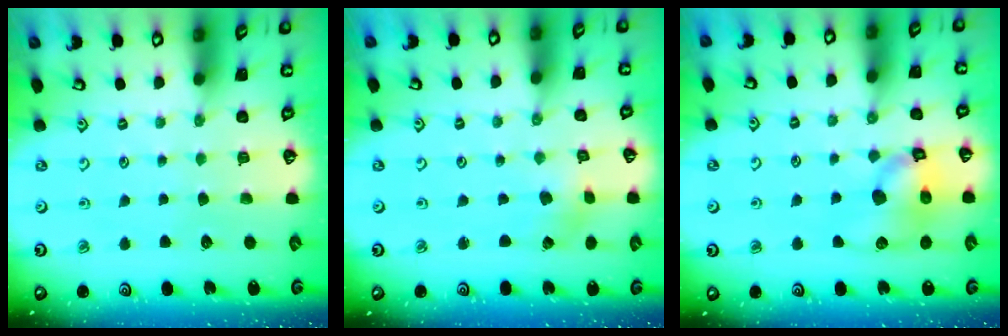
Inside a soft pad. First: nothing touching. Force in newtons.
{"total": 1.4, "press": 1.4, "slide": 0.2}
{"total": 11.2, "press": 11.1, "slide": 1.6}